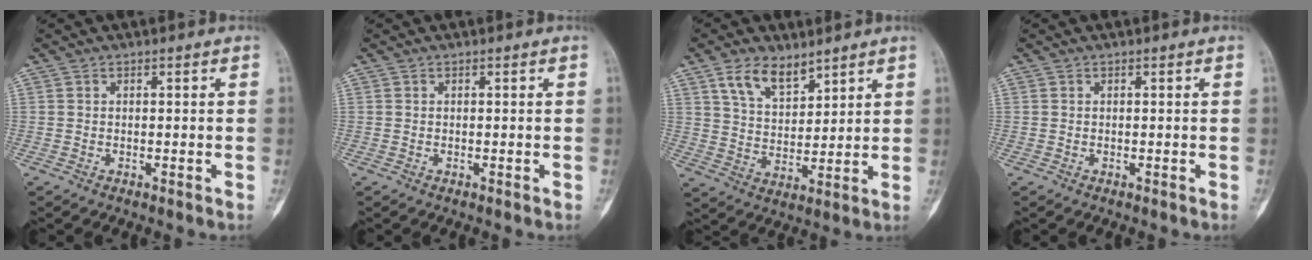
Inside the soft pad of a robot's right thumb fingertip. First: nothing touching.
{"total": 0.0}
{"total": 8.6, "force": [5.7, 4.5, 4.5], "torque": [-0.063, -0.034, 0.113]}
{"total": 0.0}